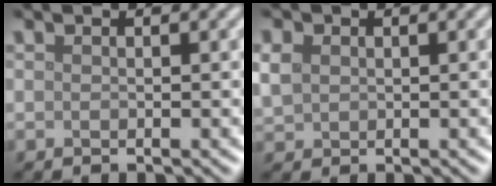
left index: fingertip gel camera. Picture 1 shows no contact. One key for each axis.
{"total": 2.1, "fx": 0.5, "fy": 1.8, "fz": 0.9, "tx": -0.026, "ty": 0.004, "tz": 0.010}